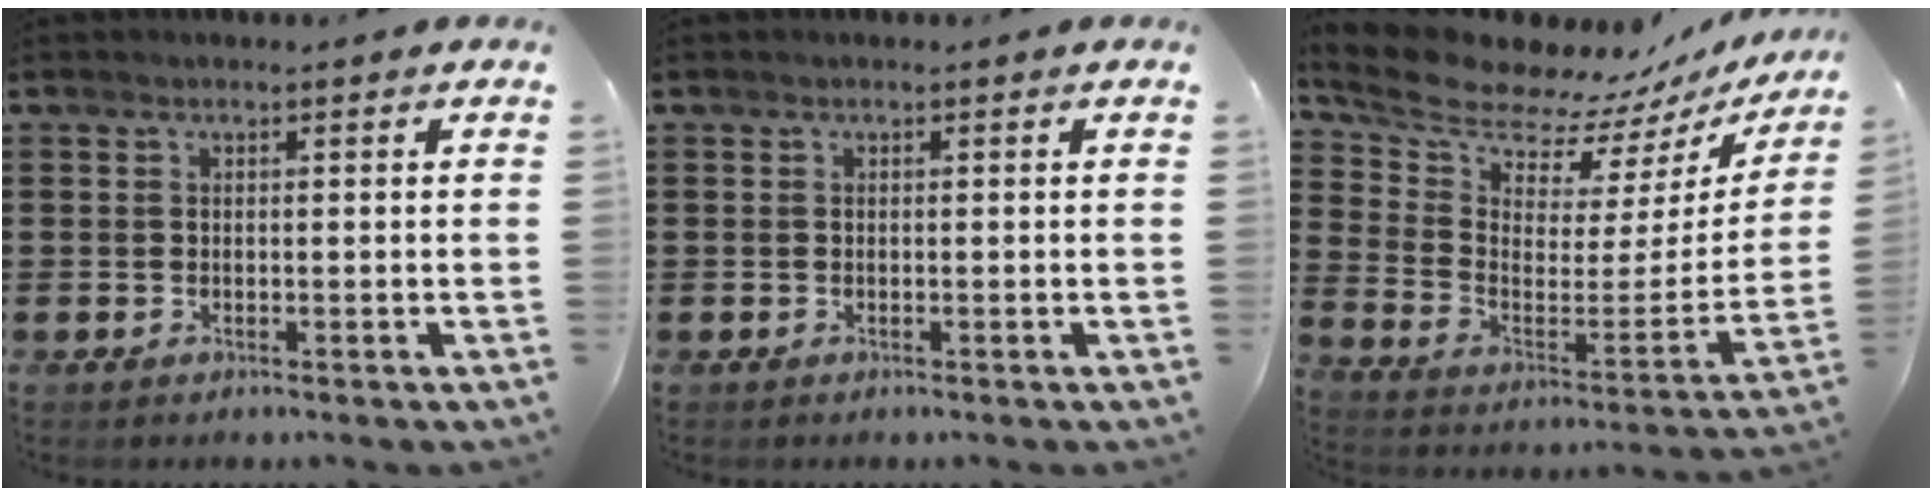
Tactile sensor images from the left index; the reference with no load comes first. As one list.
[{"total": 0.0}, {"total": 8.4, "force": [8.0, 2.5, 1.1], "torque": [-0.068, -0.072, 0.133]}]